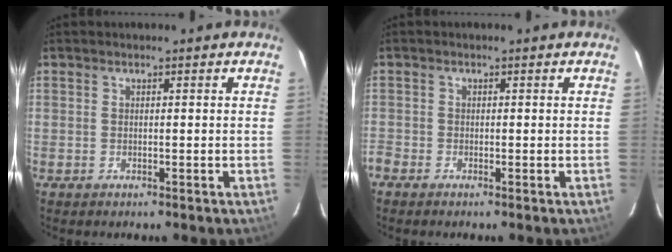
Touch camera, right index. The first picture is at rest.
{"total": 1.7, "force": [-1.2, 1.2, 0.2], "torque": [-0.009, -0.001, -0.027]}